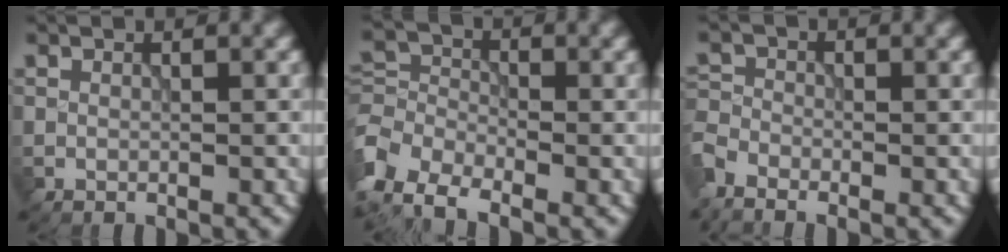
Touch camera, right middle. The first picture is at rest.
{"total": 4.6, "force": [-2.8, 2.8, 2.5], "torque": [-0.046, 0.002, -0.067]}
{"total": 2.8, "force": [-2.3, 1.1, 1.1], "torque": [-0.032, -0.008, -0.055]}